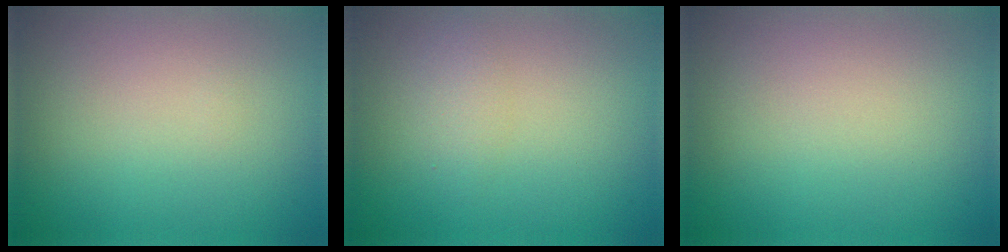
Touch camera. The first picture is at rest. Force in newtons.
{"total": 1.4, "press": 1.4, "slide": 0.1}
{"total": 0.0}